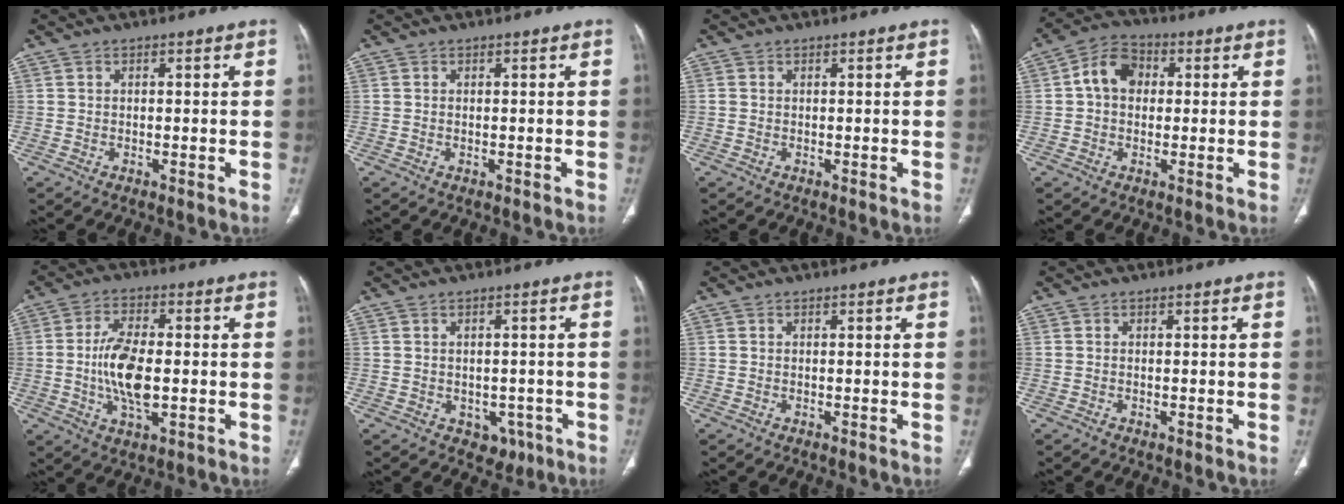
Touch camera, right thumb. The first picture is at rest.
{"total": 0.0}
{"total": 0.0}
{"total": 8.0, "force": [1.0, 6.2, 5.0], "torque": [-0.068, 0.020, 0.008]}
{"total": 10.8, "force": [-0.9, 5.0, 9.5], "torque": [-0.183, 0.002, -0.016]}
{"total": 3.9, "force": [-1.4, 3.1, 2.0], "torque": [-0.006, 0.007, -0.007]}
{"total": 0.0}
{"total": 0.0}